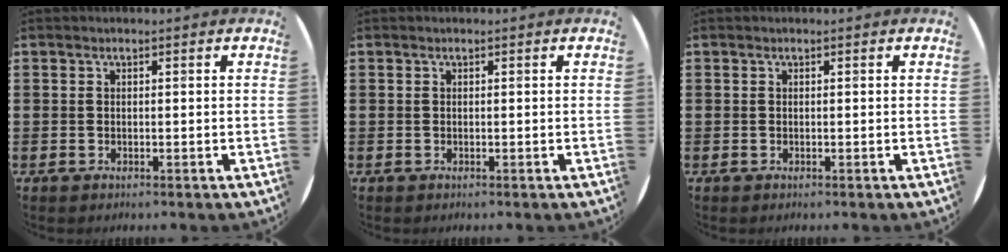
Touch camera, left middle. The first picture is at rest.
{"total": 0.0}
{"total": 0.0}